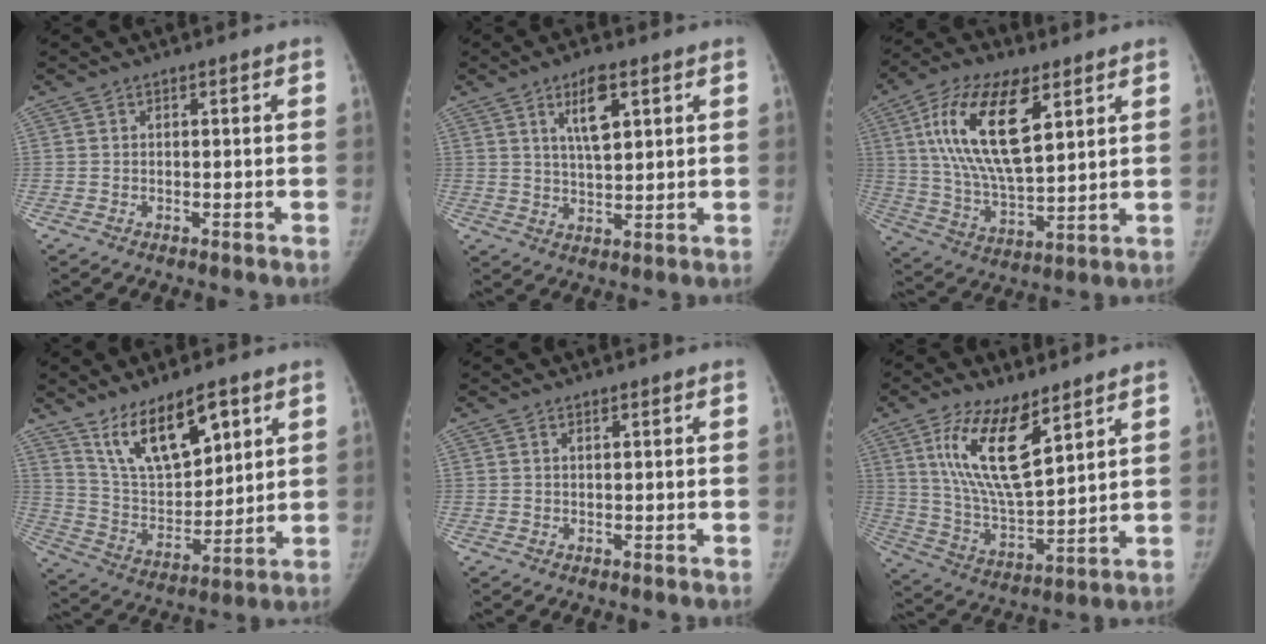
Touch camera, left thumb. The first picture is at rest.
{"total": 7.6, "force": [3.4, 2.8, 6.2], "torque": [-0.098, -0.017, 0.062]}
{"total": 19.5, "force": [7.4, 8.4, 15.9], "torque": [-0.288, -0.023, 0.136]}
{"total": 15.3, "force": [9.1, 6.6, 10.4], "torque": [-0.143, -0.048, 0.178]}
{"total": 0.7, "force": [0.4, 0.2, 0.5], "torque": [-0.010, 0.001, 0.007]}
{"total": 16.1, "force": [8.2, 5.8, 12.5], "torque": [-0.220, -0.044, 0.163]}